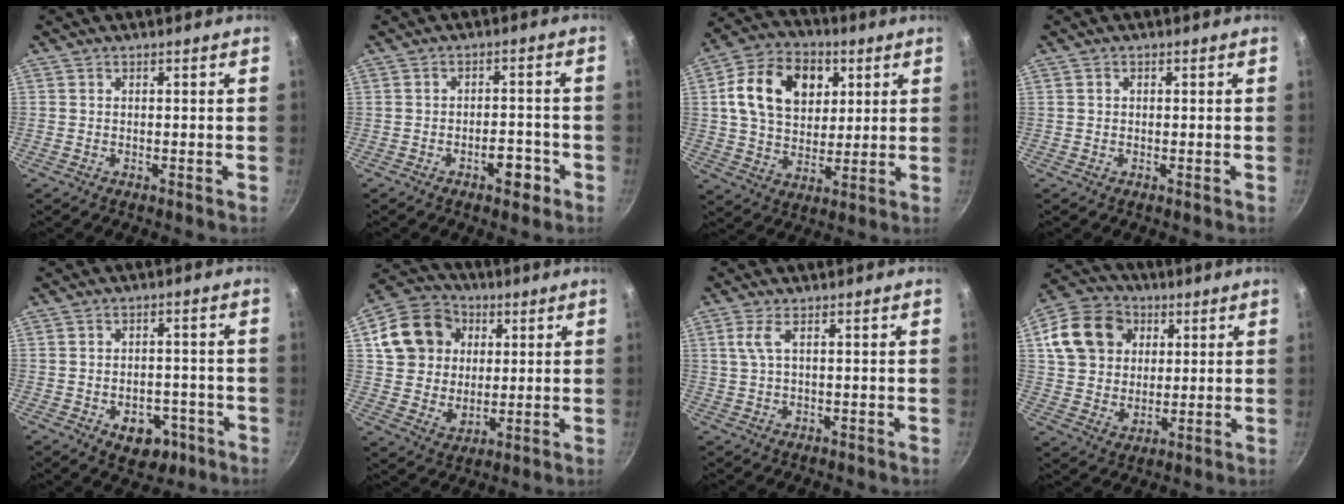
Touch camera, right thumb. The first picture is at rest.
{"total": 5.0, "force": [-2.6, 2.4, 3.5], "torque": [-0.027, 0.024, -0.035]}
{"total": 16.9, "force": [4.8, 12.2, 10.6], "torque": [-0.154, 0.000, 0.071]}
{"total": 0.6, "force": [0.0, 0.5, 0.2], "torque": [-0.004, 0.003, 0.000]}
{"total": 8.1, "force": [-3.4, 5.5, 4.9], "torque": [-0.037, 0.019, -0.038]}
{"total": 15.1, "force": [4.0, 12.8, 7.1], "torque": [-0.105, 0.005, 0.066]}
{"total": 2.9, "force": [0.6, 0.6, 2.7], "torque": [-0.064, 0.003, 0.016]}
{"total": 15.3, "force": [4.8, 12.3, 7.7], "torque": [-0.126, 0.007, 0.078]}